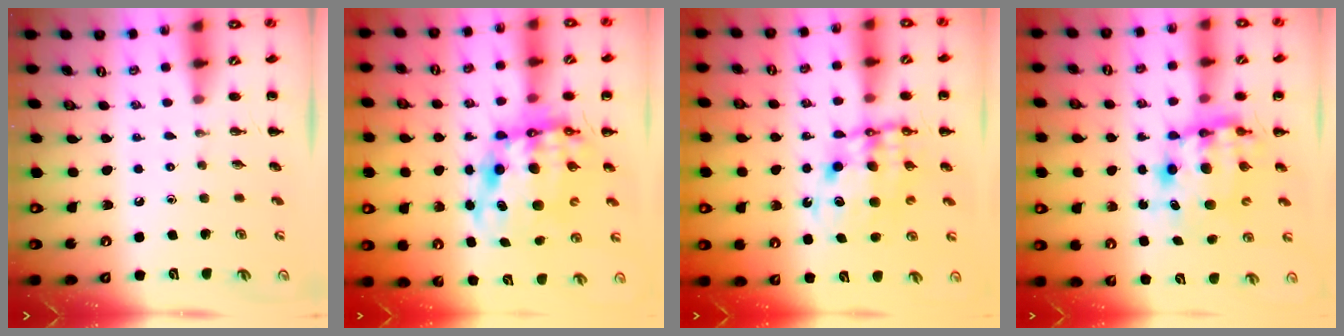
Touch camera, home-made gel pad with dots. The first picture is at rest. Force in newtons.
{"total": 13.4, "press": 13.0, "slide": 3.3}
{"total": 10.8, "press": 10.4, "slide": 2.8}
{"total": 8.4, "press": 8.1, "slide": 2.0}